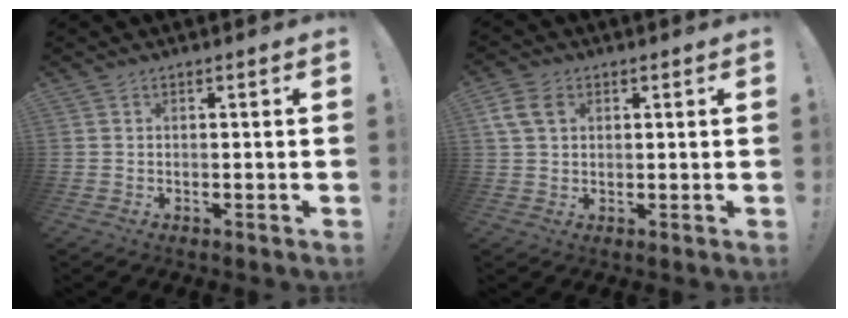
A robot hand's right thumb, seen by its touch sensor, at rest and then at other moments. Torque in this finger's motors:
{"motor_torque": [0.13, 0.11, 0.52, 0.08, 0.03]}